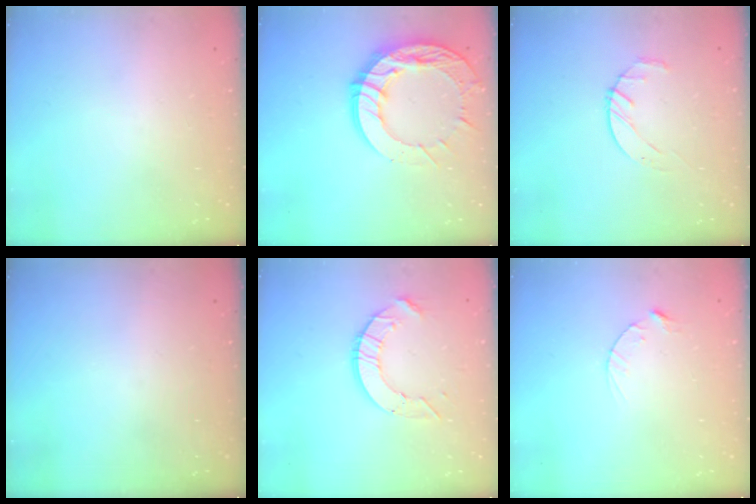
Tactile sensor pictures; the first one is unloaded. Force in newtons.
{"total": 20.5, "press": 20.5, "slide": 1.9}
{"total": 4.8, "press": 4.7, "slide": 0.6}
{"total": 0.0}
{"total": 8.4, "press": 8.4, "slide": 0.6}
{"total": 2.8, "press": 2.8, "slide": 0.4}